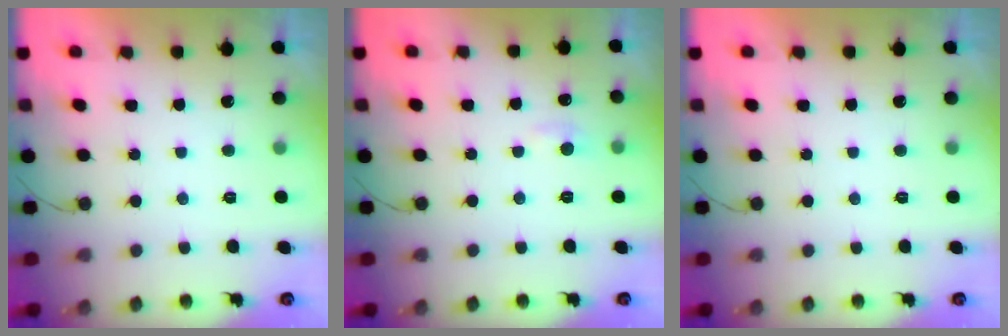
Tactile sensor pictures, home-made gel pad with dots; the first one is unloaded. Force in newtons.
{"total": 5.4, "press": 5.4, "slide": 0.7}
{"total": 0.0}